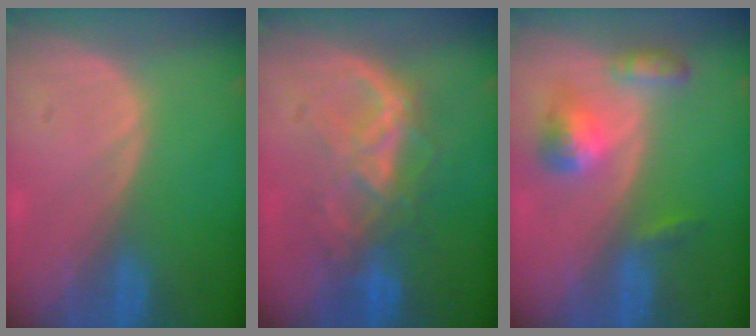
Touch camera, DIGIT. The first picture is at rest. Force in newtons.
{"total": 6.8, "press": 6.8, "slide": 0.7}
{"total": 5.7, "press": 5.2, "slide": 2.3}